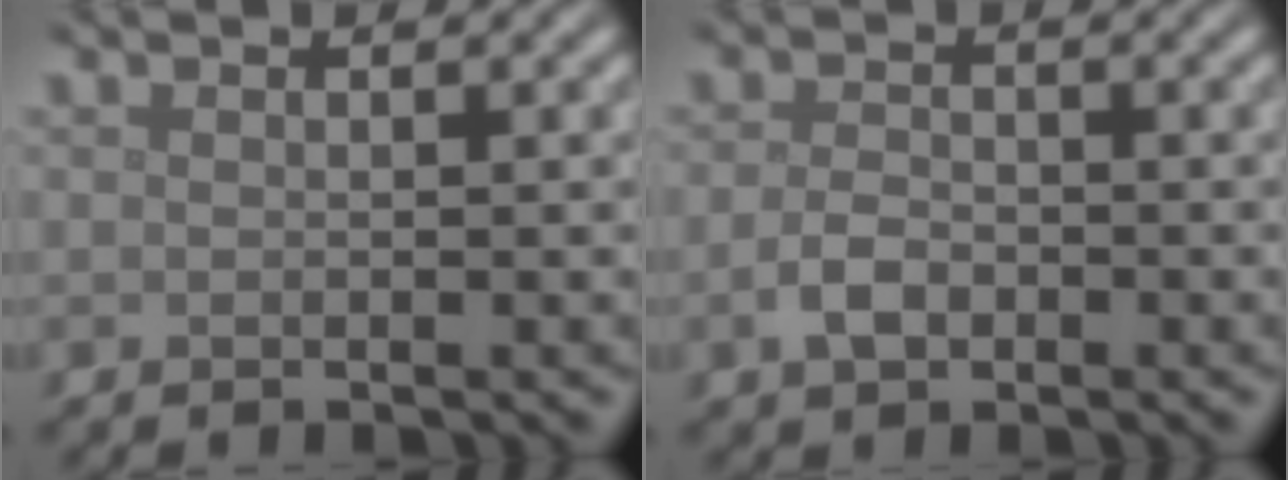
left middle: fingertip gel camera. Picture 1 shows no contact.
{"total": 2.1, "force": [-0.8, 1.3, 1.4], "torque": [-0.032, -0.001, -0.019]}